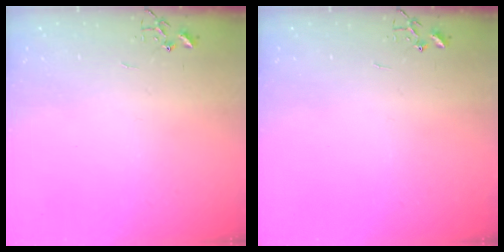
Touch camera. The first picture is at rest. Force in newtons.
{"total": 0.0}